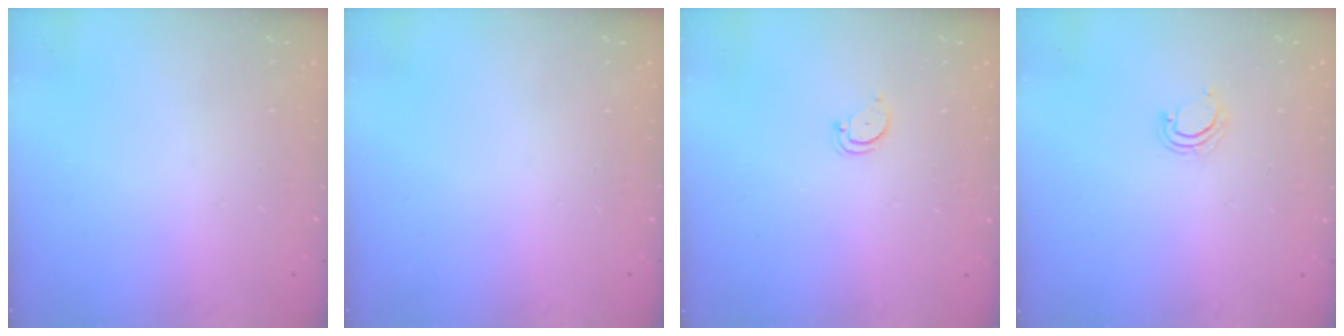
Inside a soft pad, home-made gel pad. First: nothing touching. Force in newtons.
{"total": 0.0}
{"total": 2.6, "press": 2.6, "slide": 0.1}
{"total": 2.2, "press": 2.2, "slide": 0.1}